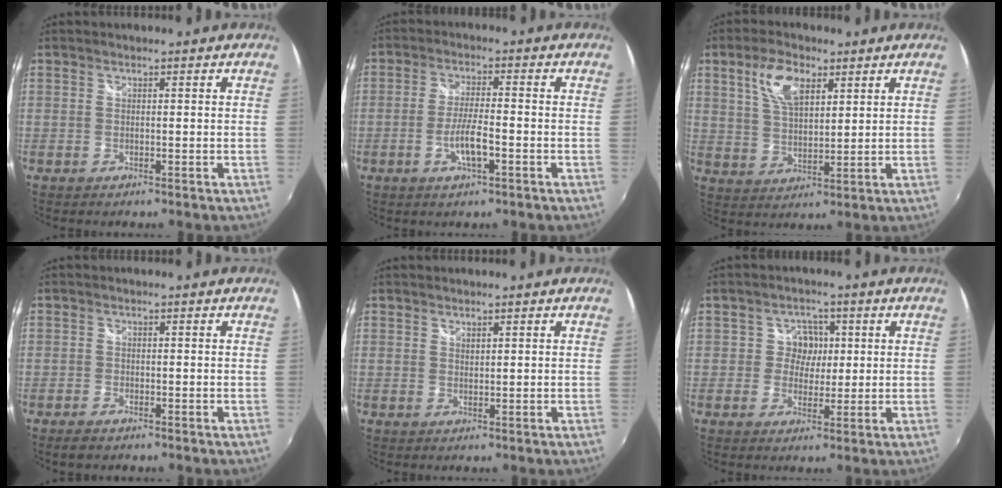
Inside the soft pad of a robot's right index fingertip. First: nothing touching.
{"total": 5.8, "force": [-2.2, 1.0, 5.2], "torque": [-0.102, -0.001, -0.040]}
{"total": 8.5, "force": [4.1, 4.1, 6.1], "torque": [-0.118, 0.013, 0.079]}
{"total": 2.0, "force": [-1.6, 0.7, 1.0], "torque": [-0.024, -0.005, -0.030]}
{"total": 0.8, "force": [0.7, 0.2, 0.2], "torque": [-0.003, 0.000, 0.013]}
{"total": 4.2, "force": [0.4, 4.0, 1.0], "torque": [-0.010, 0.007, 0.000]}